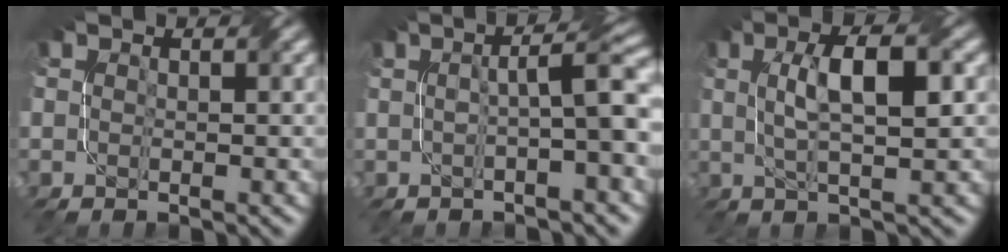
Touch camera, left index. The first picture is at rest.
{"total": 5.1, "force": [0.2, 0.8, 5.0], "torque": [-0.073, 0.016, -0.002]}
{"total": 5.9, "force": [1.1, 1.6, 5.6], "torque": [-0.097, 0.011, 0.018]}